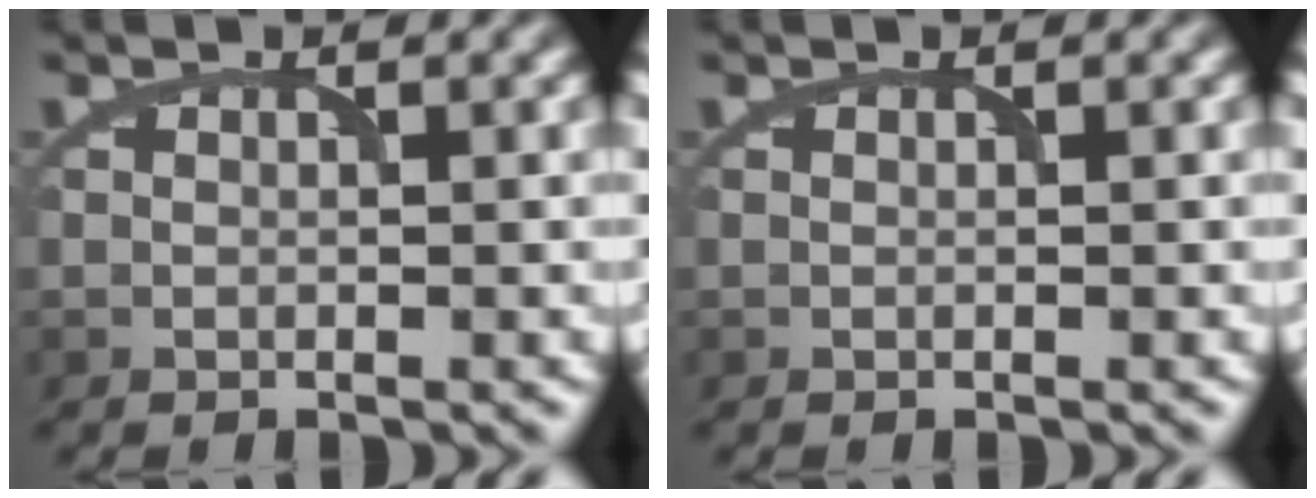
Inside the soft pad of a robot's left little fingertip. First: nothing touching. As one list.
[{"total": 0.0}]